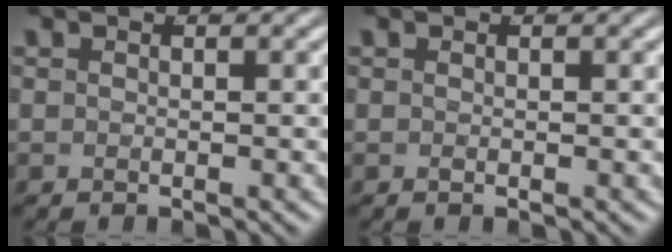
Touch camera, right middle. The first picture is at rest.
{"total": 0.0}